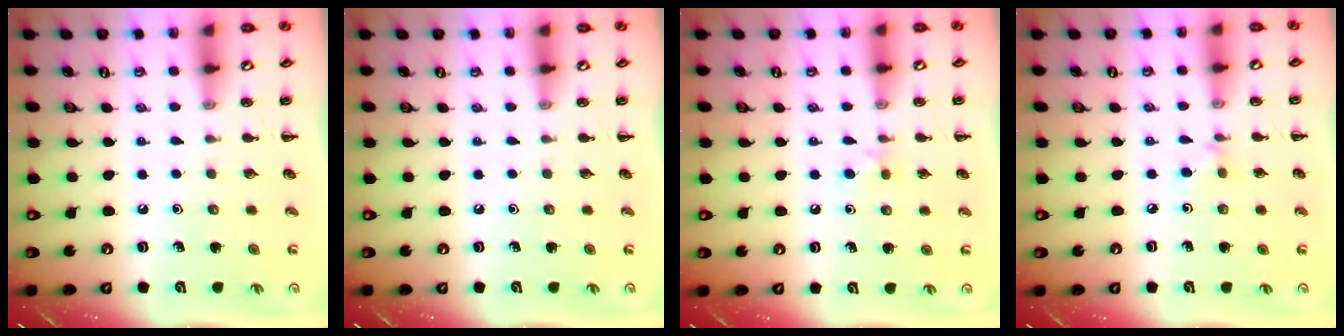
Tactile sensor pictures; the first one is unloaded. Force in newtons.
{"total": 0.0}
{"total": 4.4, "press": 4.1, "slide": 1.6}
{"total": 2.8, "press": 2.6, "slide": 0.9}